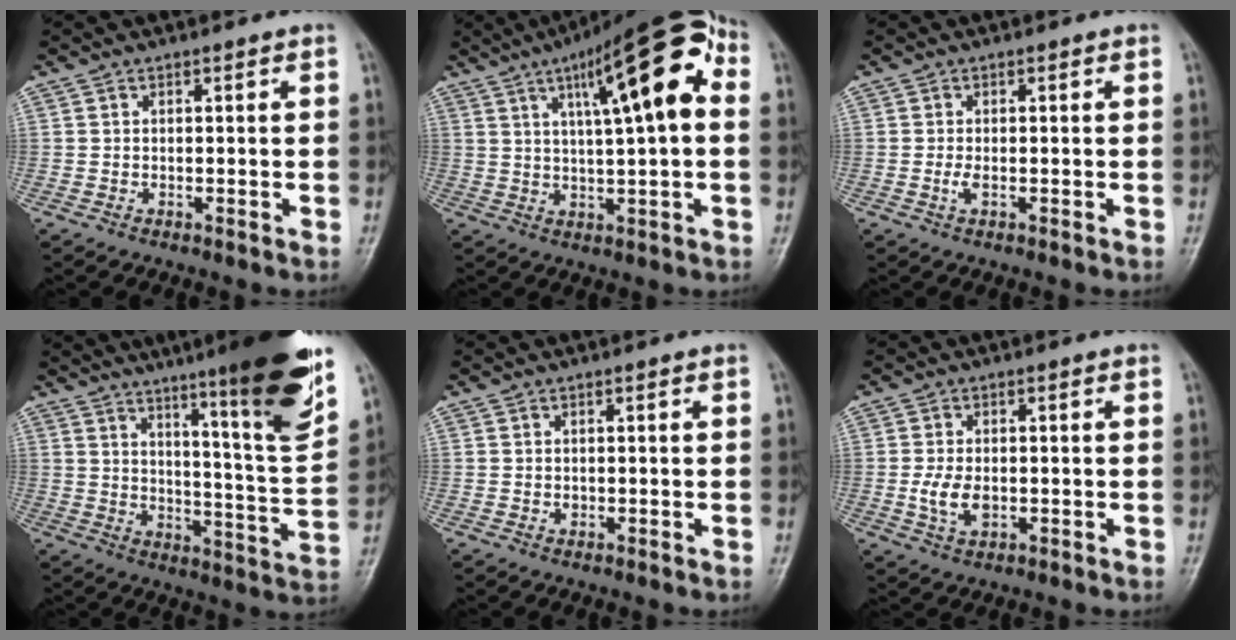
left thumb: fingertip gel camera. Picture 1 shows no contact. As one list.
[{"total": 17.5, "force": [5.0, 4.3, 16.2], "torque": [-0.226, 0.021, 0.067]}, {"total": 1.8, "force": [-0.3, 0.6, 1.7], "torque": [-0.042, 0.004, -0.005]}, {"total": 19.7, "force": [12.4, 1.5, 15.3], "torque": [-0.194, -0.068, 0.179]}, {"total": 0.8, "force": [0.0, 0.6, 0.5], "torque": [-0.005, 0.004, 0.001]}, {"total": 5.0, "force": [-0.8, 3.0, 3.9], "torque": [-0.078, 0.000, -0.013]}]